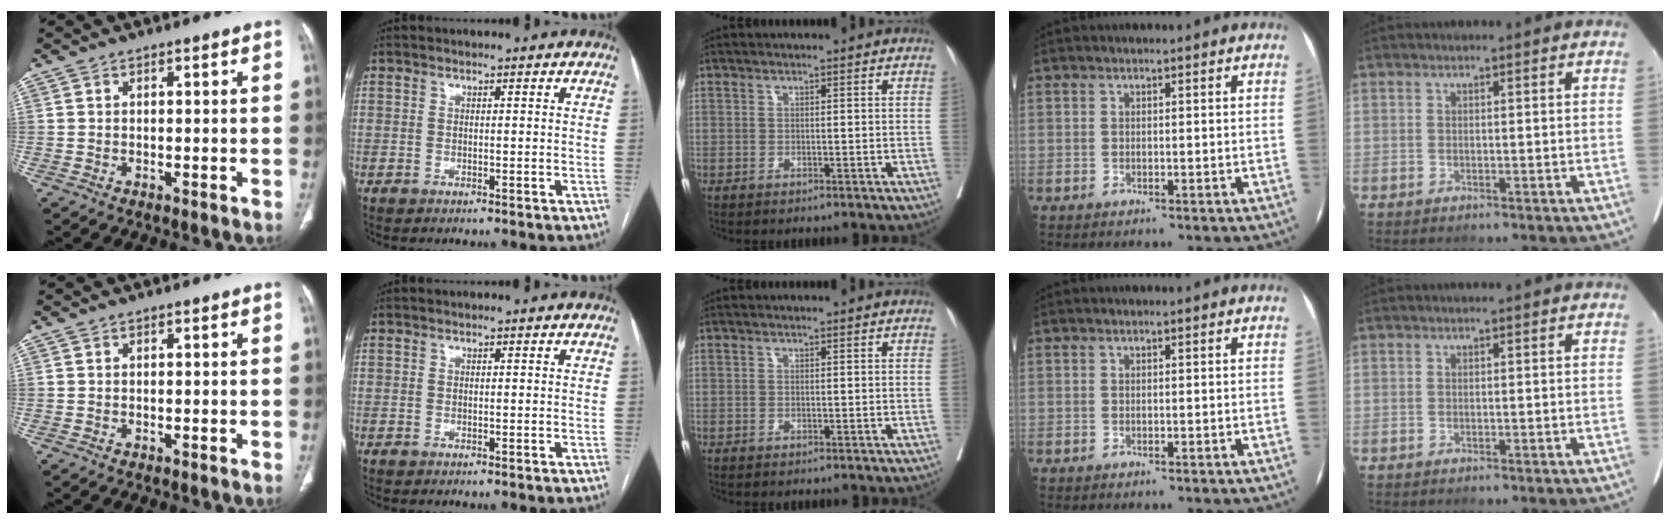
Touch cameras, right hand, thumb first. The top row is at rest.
{}